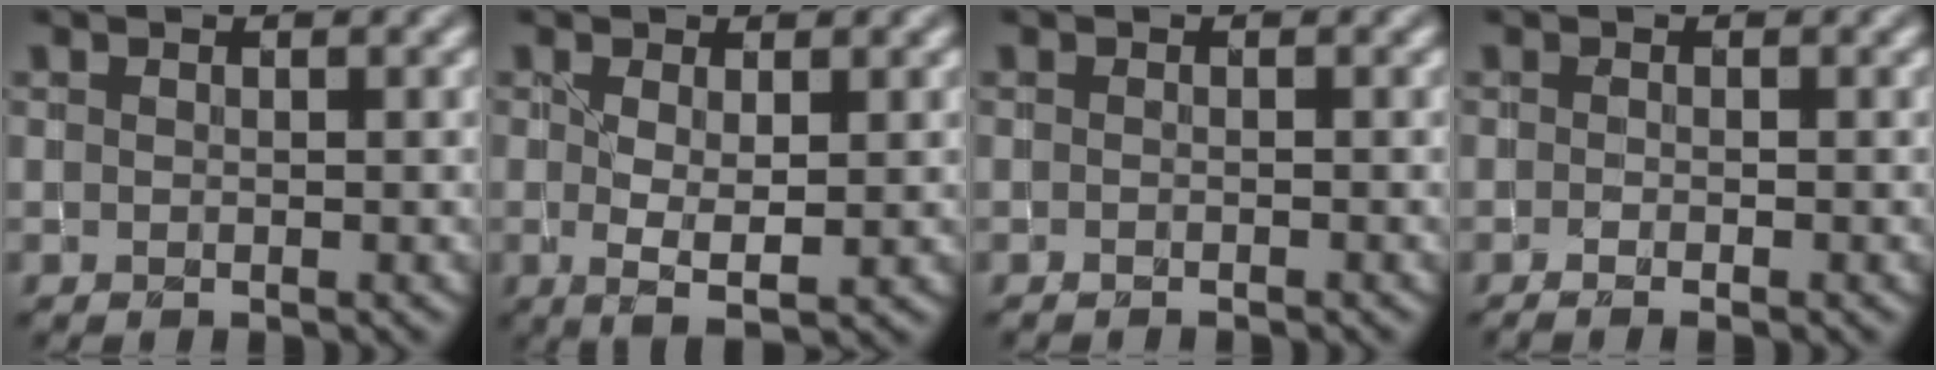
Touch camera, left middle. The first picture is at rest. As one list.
[{"total": 2.4, "force": [0.2, 0.6, 2.4], "torque": [-0.048, -0.011, 0.006]}, {"total": 0.8, "force": [-0.8, 0.1, 0.2], "torque": [-0.004, -0.003, -0.014]}, {"total": 1.2, "force": [-0.7, 0.3, 1.0], "torque": [-0.017, -0.006, -0.012]}]